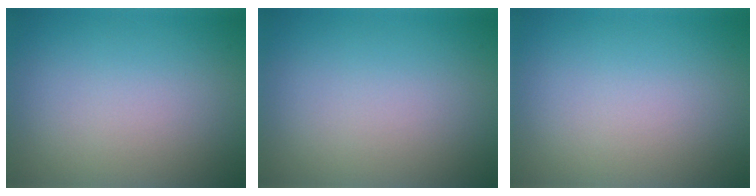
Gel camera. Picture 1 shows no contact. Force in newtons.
{"total": 0.0}
{"total": 0.0}